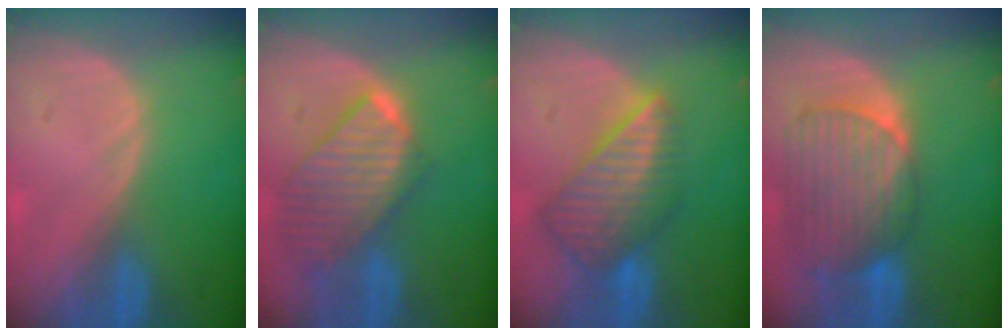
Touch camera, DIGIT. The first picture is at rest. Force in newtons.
{"total": 9.7, "press": 8.4, "slide": 4.9}
{"total": 8.8, "press": 7.7, "slide": 4.4}
{"total": 10.1, "press": 8.6, "slide": 5.3}